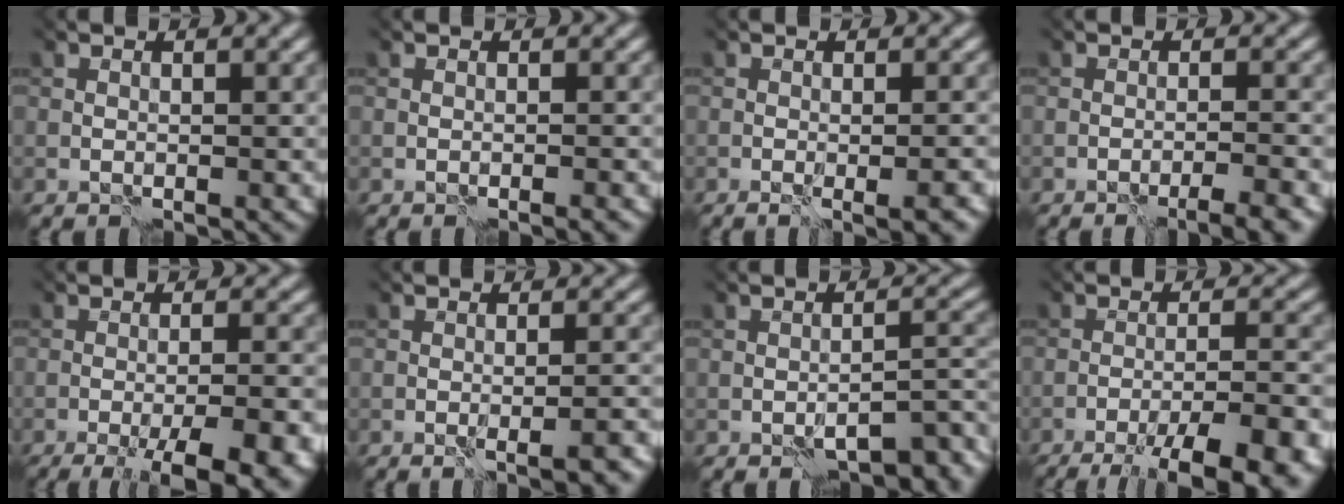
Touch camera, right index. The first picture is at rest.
{"total": 0.5, "force": [-0.3, -0.4, 0.0], "torque": [0.003, -0.002, -0.004]}
{"total": 2.0, "force": [-0.6, 0.3, 1.9], "torque": [-0.017, 0.011, -0.015]}
{"total": 4.0, "force": [-3.3, 0.2, 2.3], "torque": [-0.009, 0.015, -0.037]}
{"total": 11.2, "force": [-5.8, 3.6, 8.9], "torque": [-0.077, 0.008, -0.063]}
{"total": 2.6, "force": [-1.5, 0.2, 2.1], "torque": [-0.003, 0.016, -0.022]}
{"total": 4.8, "force": [-4.3, 0.4, 2.0], "torque": [-0.011, 0.008, -0.044]}
{"total": 11.6, "force": [-9.1, 1.9, 7.0], "torque": [-0.080, -0.002, -0.101]}